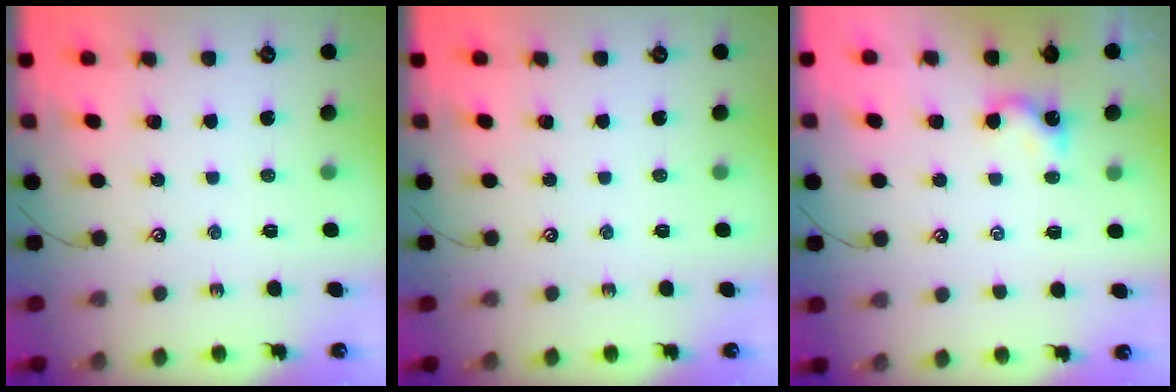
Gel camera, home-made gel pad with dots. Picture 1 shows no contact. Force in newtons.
{"total": 0.0}
{"total": 0.8, "press": 0.7, "slide": 0.4}